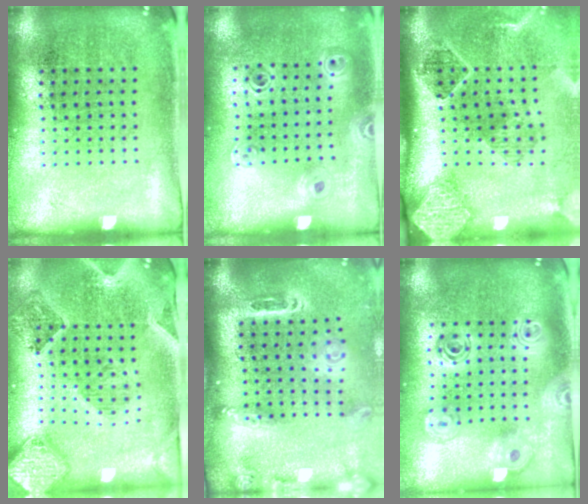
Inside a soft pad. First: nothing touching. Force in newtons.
{"total": 1.1, "press": 1.1, "slide": 0.2}
{"total": 2.8, "press": 2.0, "slide": 1.9}
{"total": 1.6, "press": 1.5, "slide": 0.3}
{"total": 2.6, "press": 1.9, "slide": 1.8}
{"total": 2.0, "press": 1.7, "slide": 1.1}